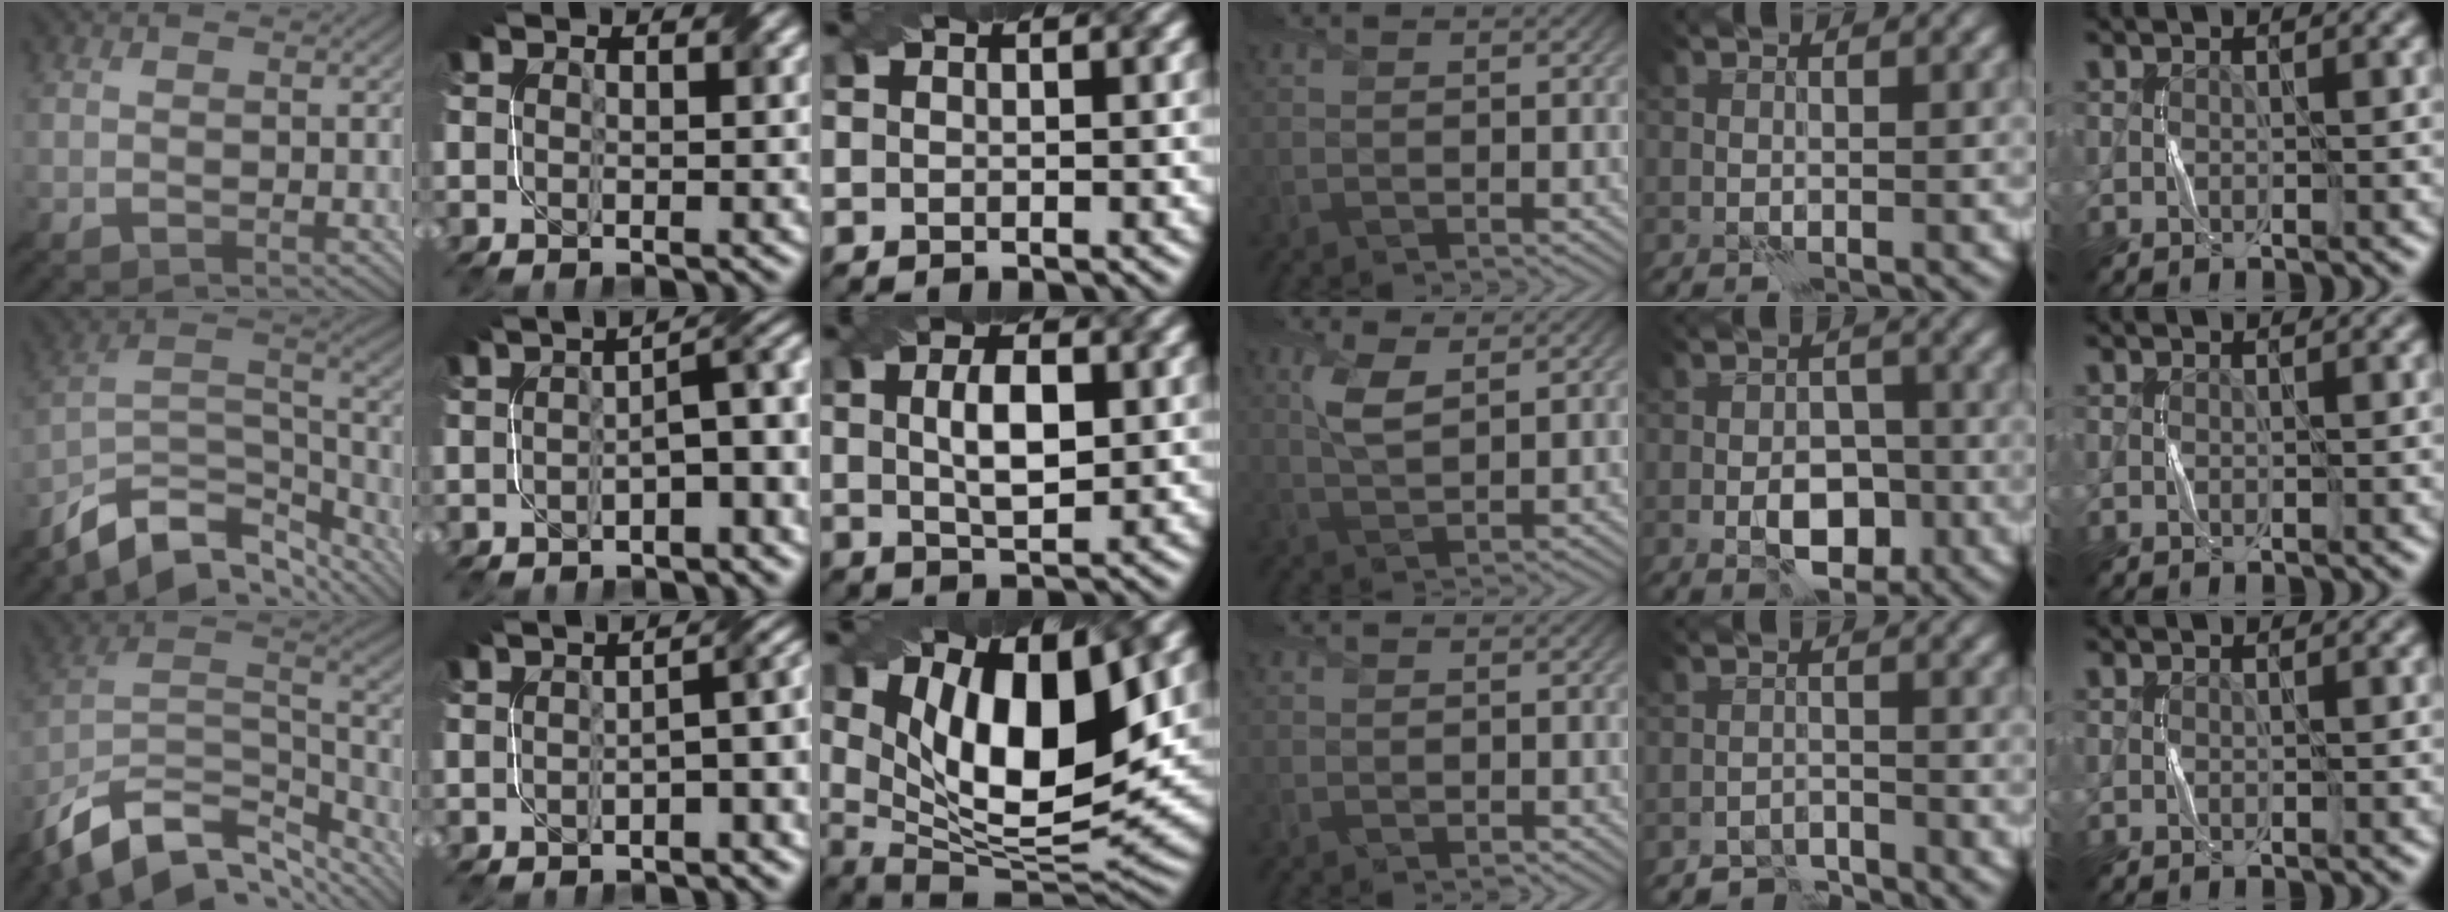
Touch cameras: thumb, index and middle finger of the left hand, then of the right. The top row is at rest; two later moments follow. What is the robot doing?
{"motion": "twist", "object": "screw"}